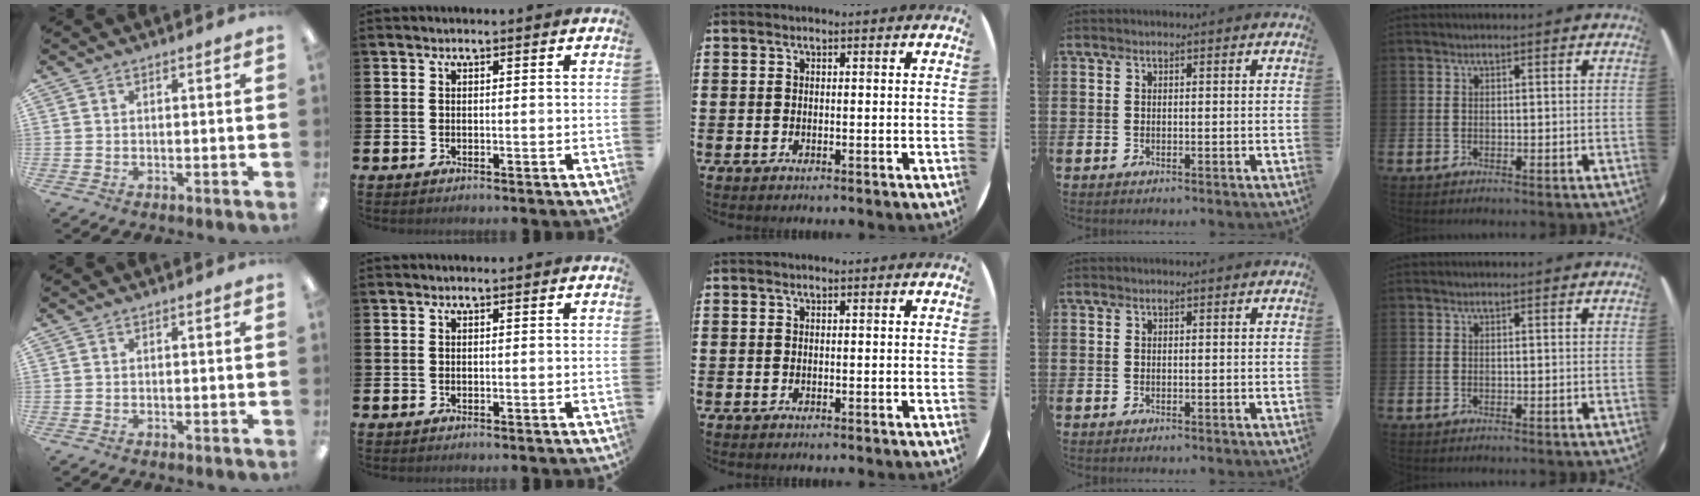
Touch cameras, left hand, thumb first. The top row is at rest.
{}